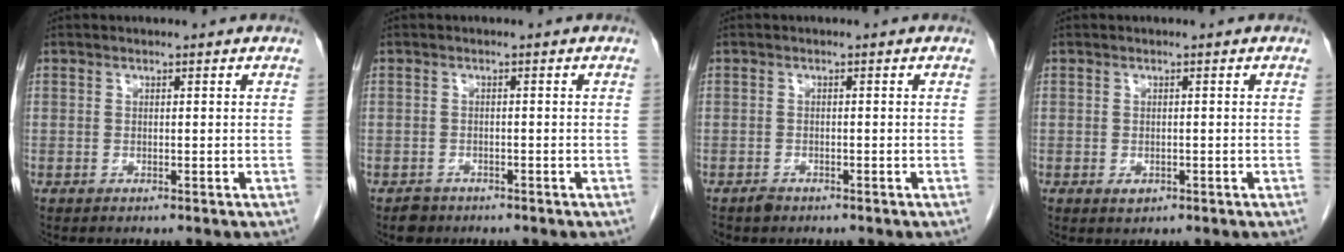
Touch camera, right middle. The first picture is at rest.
{"total": 1.6, "force": [-1.2, 1.0, 0.3], "torque": [-0.011, 0.002, -0.018]}
{"total": 1.1, "force": [-0.9, 0.5, 0.2], "torque": [-0.008, 0.000, -0.015]}
{"total": 1.3, "force": [-0.5, 0.9, 0.8], "torque": [-0.011, 0.001, -0.003]}